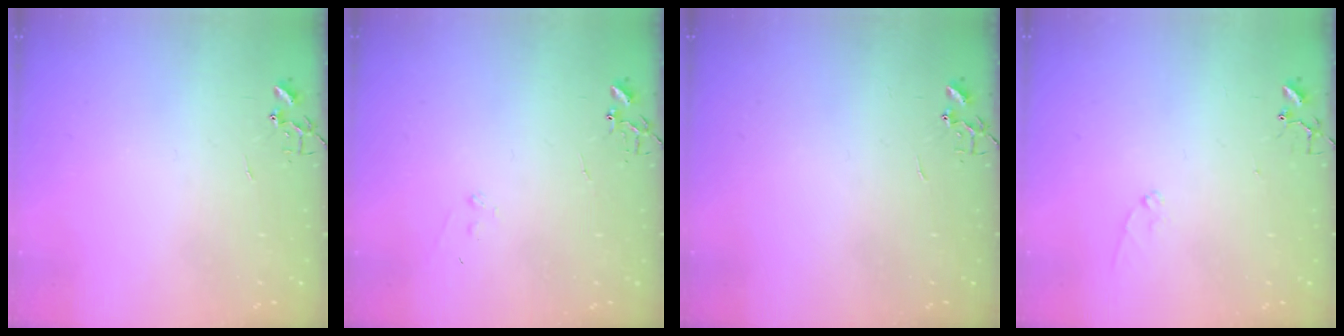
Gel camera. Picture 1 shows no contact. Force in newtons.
{"total": 7.1, "press": 7.1, "slide": 0.7}
{"total": 0.0}
{"total": 6.8, "press": 6.8, "slide": 0.7}